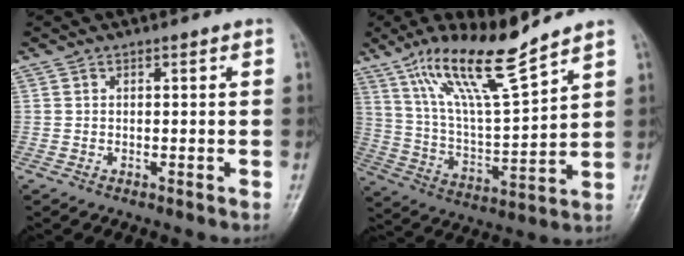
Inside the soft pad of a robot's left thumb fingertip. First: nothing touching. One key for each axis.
{"total": 15.2, "fx": 11.0, "fy": 1.9, "fz": 10.3, "tx": -0.182, "ty": -0.062, "tz": 0.213}